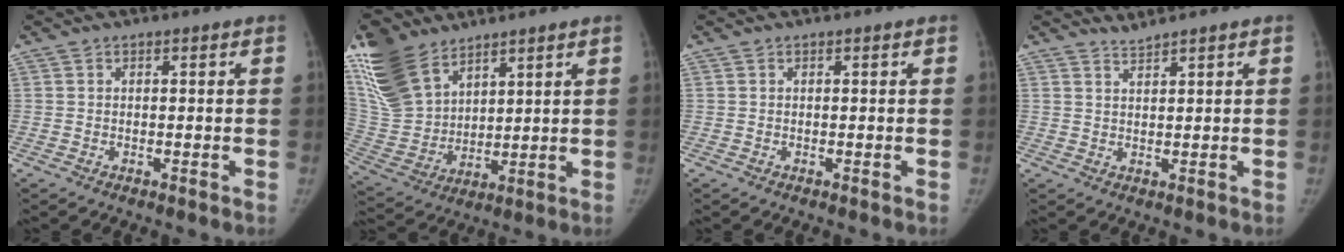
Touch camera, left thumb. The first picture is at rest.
{"total": 18.9, "force": [12.4, 10.7, 9.5], "torque": [-0.202, -0.034, 0.257]}
{"total": 0.0}
{"total": 1.9, "force": [1.8, -0.4, 0.0], "torque": [0.001, -0.011, 0.039]}